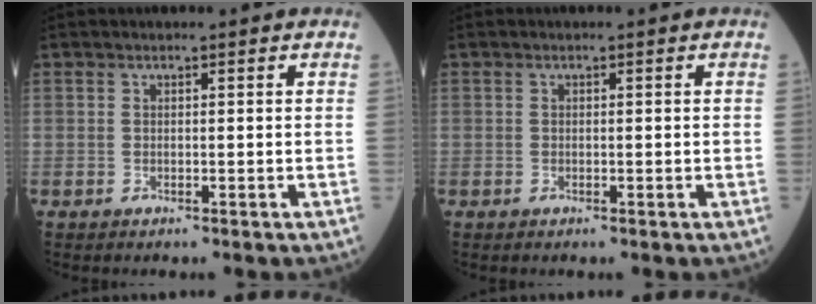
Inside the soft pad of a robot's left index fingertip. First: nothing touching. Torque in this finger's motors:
{"motor_torque": [0.11, 0.19, 0.03, -0.03]}